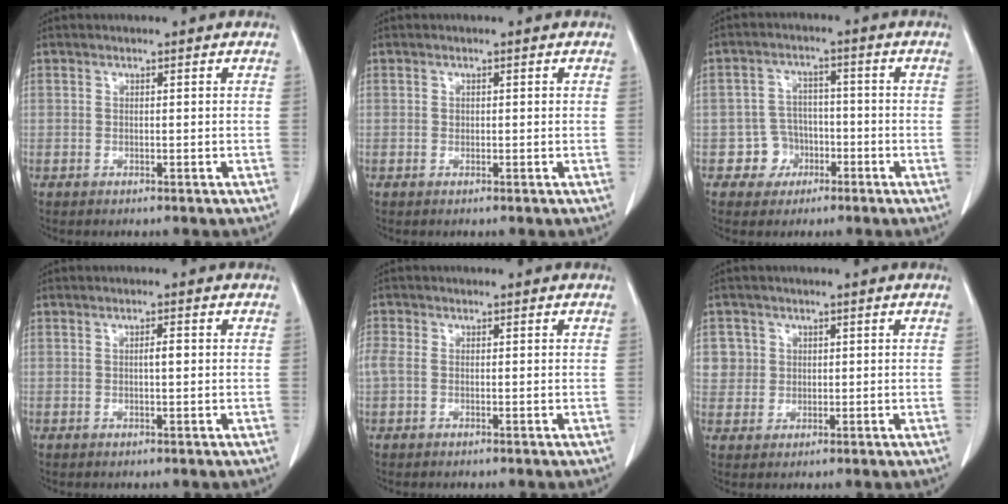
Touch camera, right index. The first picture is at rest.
{"total": 0.6, "force": [0.1, 0.5, 0.2], "torque": [-0.001, 0.001, 0.001]}
{"total": 4.8, "force": [-2.0, 4.4, 0.2], "torque": [0.007, 0.017, -0.029]}
{"total": 1.3, "force": [0.1, 0.2, 1.3], "torque": [-0.023, 0.003, 0.000]}
{"total": 2.9, "force": [0.0, 2.0, 2.1], "torque": [-0.079, 0.019, 0.005]}
{"total": 4.0, "force": [1.2, 3.8, -0.1], "torque": [0.021, 0.004, 0.023]}